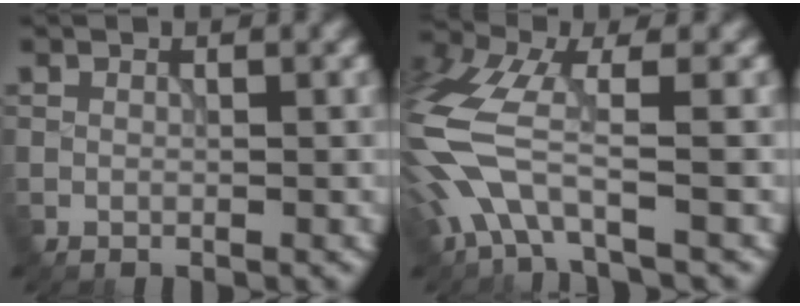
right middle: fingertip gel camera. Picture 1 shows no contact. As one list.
[{"total": 7.6, "force": [-2.3, 3.1, 6.5], "torque": [-0.165, 0.001, -0.063]}]